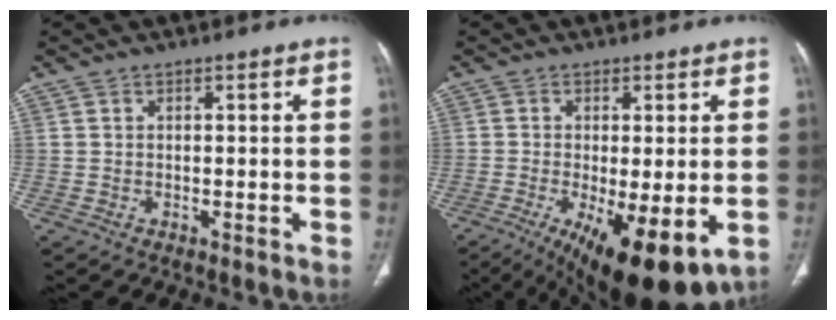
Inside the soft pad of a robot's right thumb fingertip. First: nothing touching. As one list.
[{"total": 15.4, "force": [-5.7, 5.1, 13.3], "torque": [-0.191, -0.025, -0.076]}]